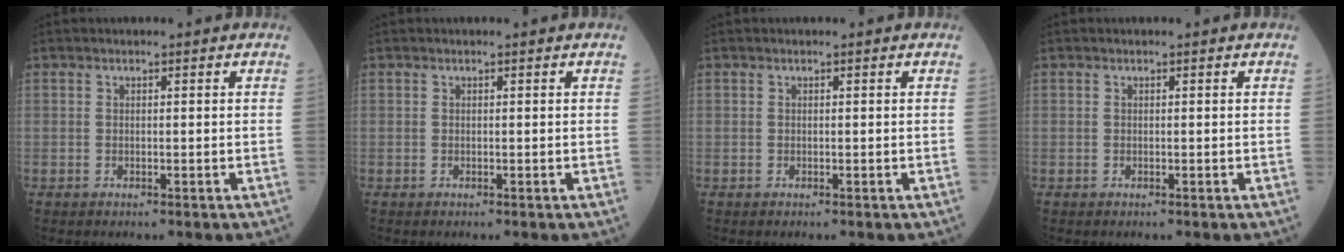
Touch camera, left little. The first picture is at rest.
{"total": 0.0}
{"total": 0.0}
{"total": 0.0}